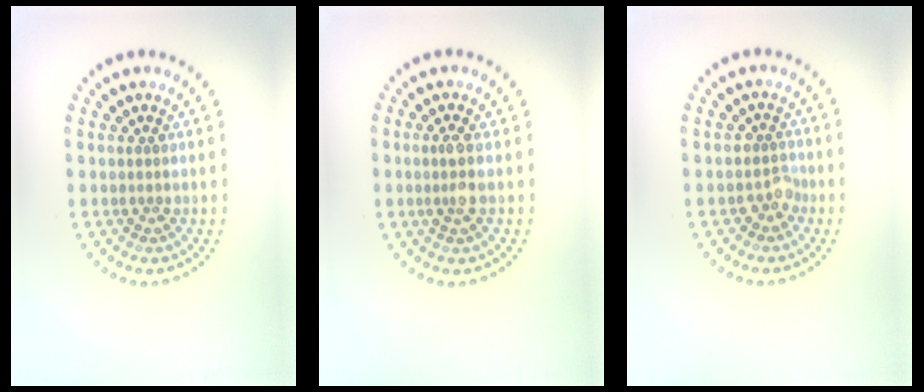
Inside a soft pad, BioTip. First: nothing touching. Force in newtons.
{"total": 1.6, "press": 1.4, "slide": 0.7}
{"total": 1.6, "press": 1.3, "slide": 0.9}